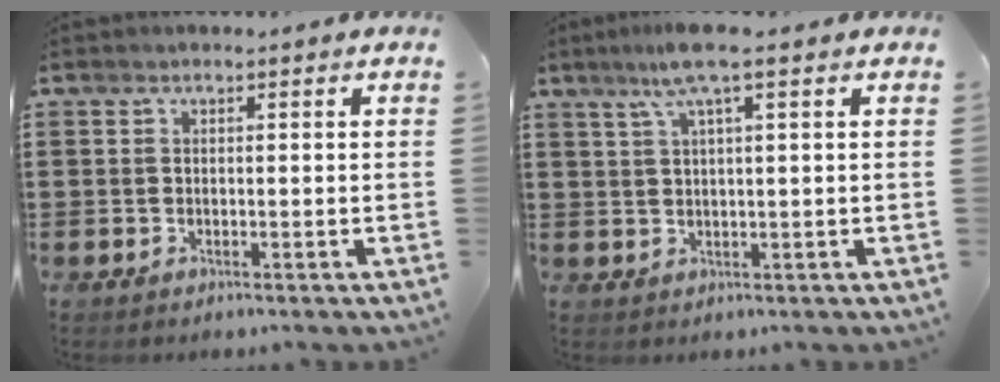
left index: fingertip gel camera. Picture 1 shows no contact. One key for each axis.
{"total": 5.5, "fx": 2.9, "fy": 0.0, "fz": 4.7, "tx": -0.098, "ty": 0.005, "tz": 0.049}